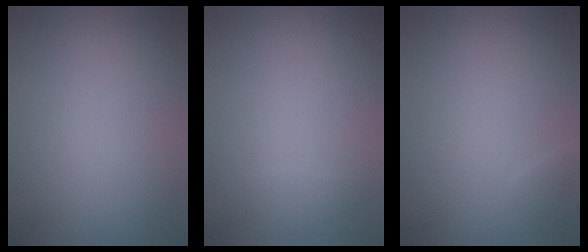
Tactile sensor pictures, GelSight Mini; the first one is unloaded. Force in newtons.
{"total": 0.6, "press": 0.6, "slide": 0.0}
{"total": 0.8, "press": 0.8, "slide": 0.0}